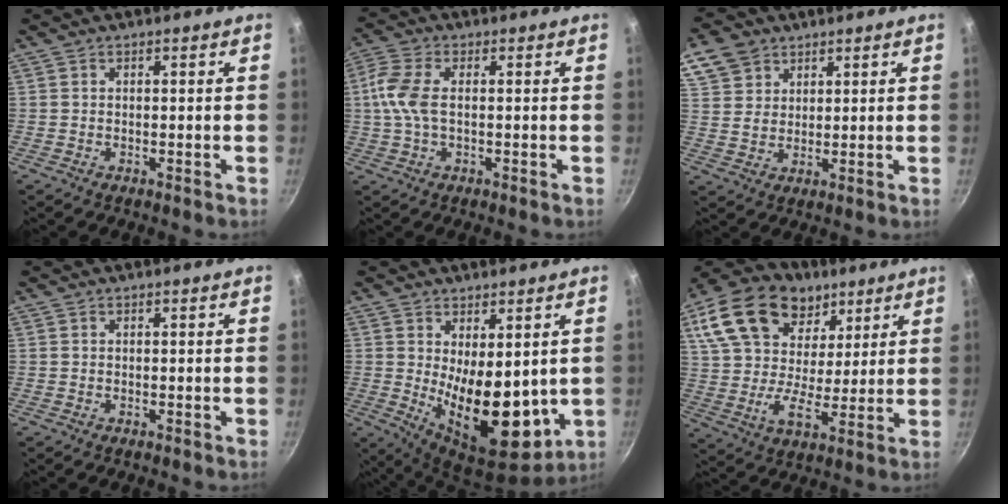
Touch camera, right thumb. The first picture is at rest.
{"total": 7.4, "force": [0.4, 3.9, 6.3], "torque": [-0.146, 0.015, -0.001]}
{"total": 8.4, "force": [4.9, 6.1, 3.0], "torque": [-0.039, -0.006, 0.093]}
{"total": 0.0}
{"total": 15.1, "force": [0.5, 7.6, 13.0], "torque": [-0.172, -0.043, 0.029]}
{"total": 23.2, "force": [12.1, 15.2, 12.7], "torque": [-0.224, -0.010, 0.206]}